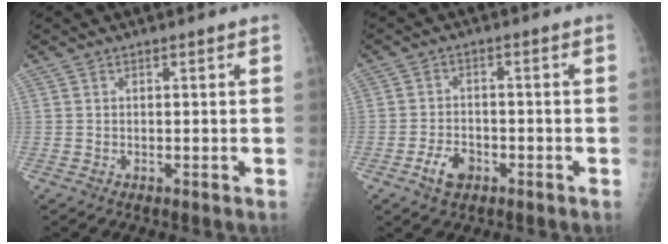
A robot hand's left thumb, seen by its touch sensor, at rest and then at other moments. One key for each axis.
{"total": 4.6, "fx": -2.3, "fy": 3.0, "fz": 2.6, "tx": -0.039, "ty": 0.013, "tz": -0.039}